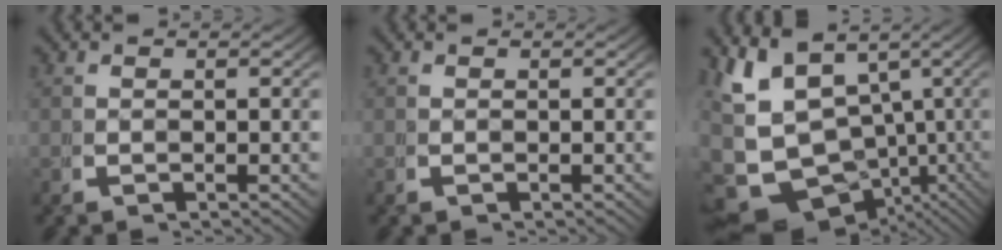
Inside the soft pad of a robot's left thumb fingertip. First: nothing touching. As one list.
[{"total": 0.0}, {"total": 15.5, "force": [-2.6, 11.2, 10.4], "torque": [-0.213, -0.076, -0.008]}]